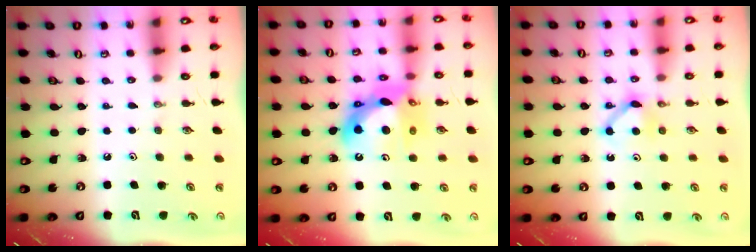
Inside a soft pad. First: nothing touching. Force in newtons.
{"total": 15.4, "press": 15.3, "slide": 1.7}
{"total": 5.1, "press": 5.0, "slide": 0.7}